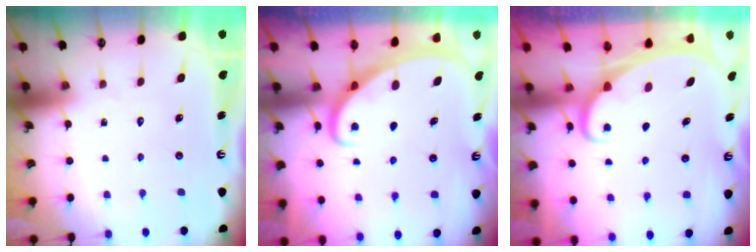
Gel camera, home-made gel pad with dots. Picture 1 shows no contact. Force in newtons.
{"total": 2.5, "press": 2.5, "slide": 0.3}
{"total": 2.1, "press": 2.0, "slide": 0.3}